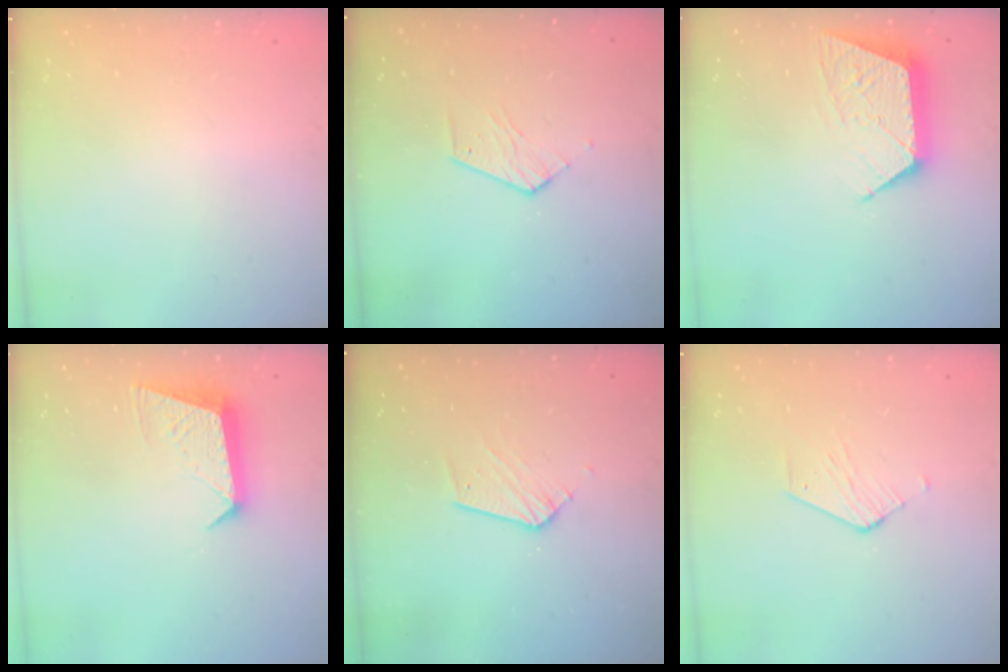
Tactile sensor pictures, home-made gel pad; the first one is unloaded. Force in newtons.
{"total": 3.9, "press": 3.9, "slide": 0.4}
{"total": 10.6, "press": 10.6, "slide": 0.7}
{"total": 10.3, "press": 10.3, "slide": 0.5}
{"total": 7.6, "press": 7.6, "slide": 0.7}
{"total": 2.6, "press": 2.6, "slide": 0.2}